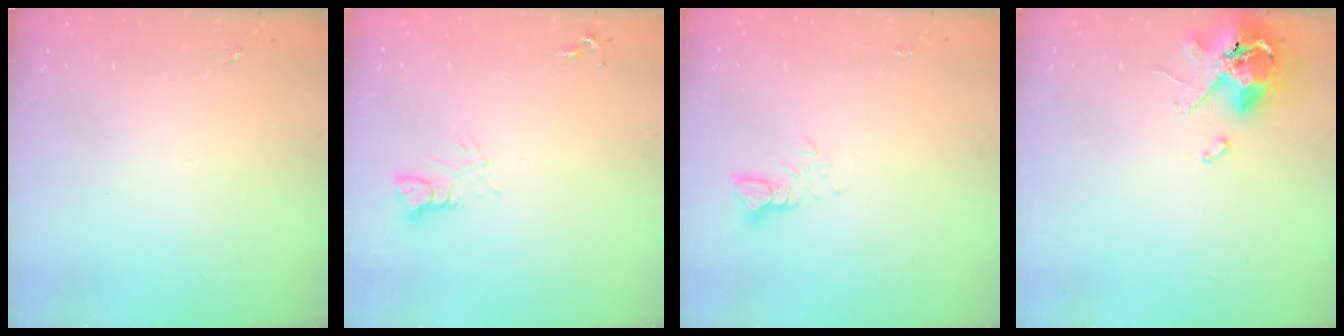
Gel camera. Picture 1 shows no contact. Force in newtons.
{"total": 3.5, "press": 3.5, "slide": 0.2}
{"total": 3.9, "press": 3.8, "slide": 0.3}
{"total": 10.7, "press": 10.6, "slide": 1.4}